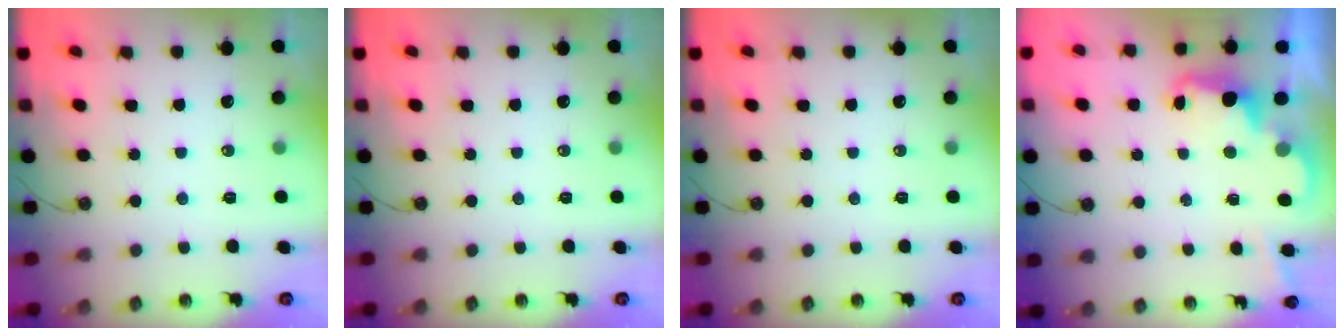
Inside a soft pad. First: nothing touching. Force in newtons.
{"total": 0.0}
{"total": 0.0}
{"total": 2.4, "press": 2.3, "slide": 0.5}